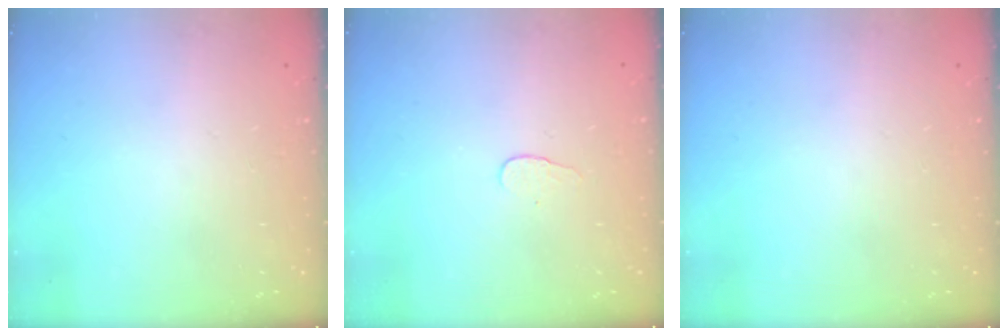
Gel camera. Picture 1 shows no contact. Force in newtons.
{"total": 3.1, "press": 3.1, "slide": 0.3}
{"total": 0.0}